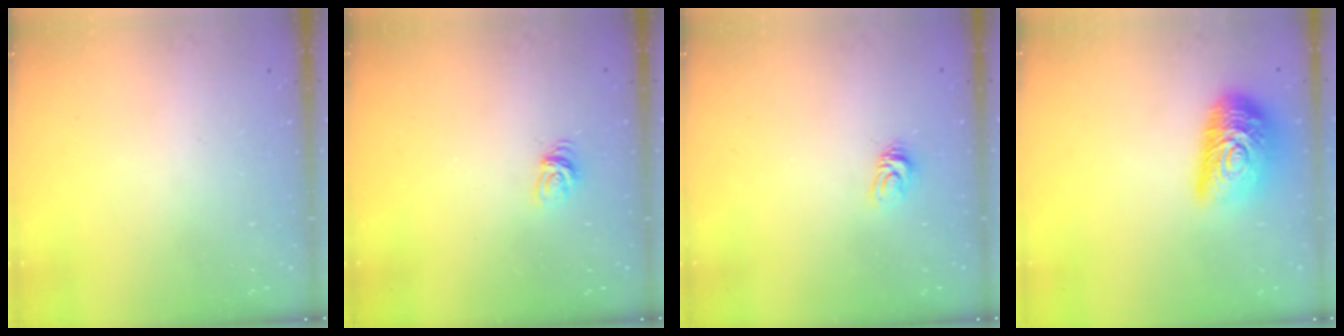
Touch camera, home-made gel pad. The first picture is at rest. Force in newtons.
{"total": 5.3, "press": 5.2, "slide": 0.3}
{"total": 3.8, "press": 3.8, "slide": 0.2}
{"total": 16.1, "press": 16.1, "slide": 1.0}